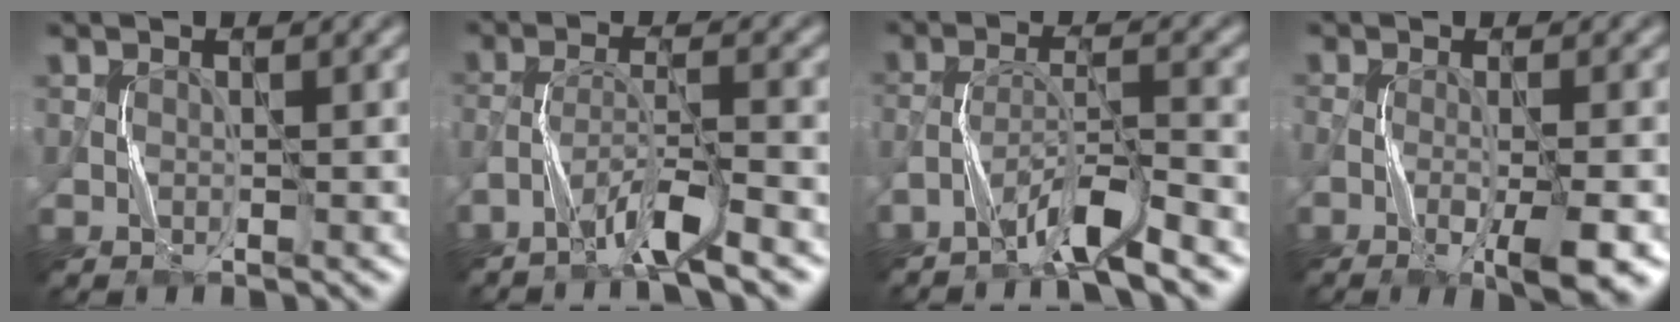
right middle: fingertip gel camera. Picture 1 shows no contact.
{"total": 4.4, "force": [-3.3, 0.2, 3.0], "torque": [-0.059, 0.007, -0.072]}
{"total": 4.9, "force": [-3.8, 0.5, 3.1], "torque": [-0.061, 0.005, -0.079]}
{"total": 6.1, "force": [-2.5, 1.6, 5.4], "torque": [-0.085, -0.010, -0.037]}